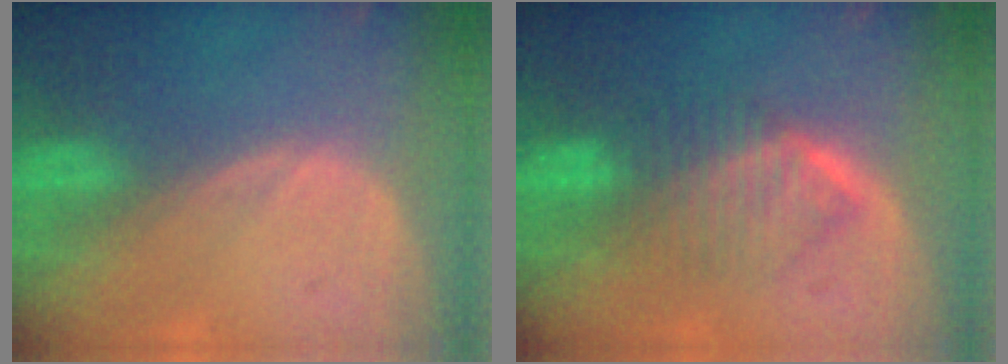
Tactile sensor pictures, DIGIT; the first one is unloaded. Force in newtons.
{"total": 6.4, "press": 6.3, "slide": 1.0}